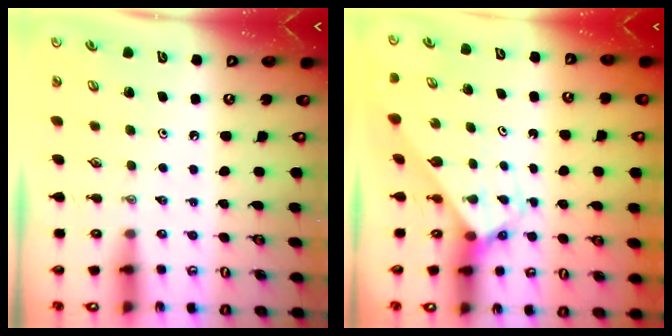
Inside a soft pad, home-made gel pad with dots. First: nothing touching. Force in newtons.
{"total": 2.9, "press": 2.9, "slide": 0.2}